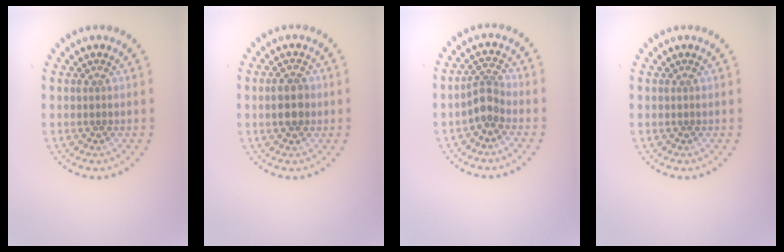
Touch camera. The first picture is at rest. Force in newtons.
{"total": 2.8, "press": 2.8, "slide": 0.2}
{"total": 2.3, "press": 1.9, "slide": 1.4}
{"total": 0.0}